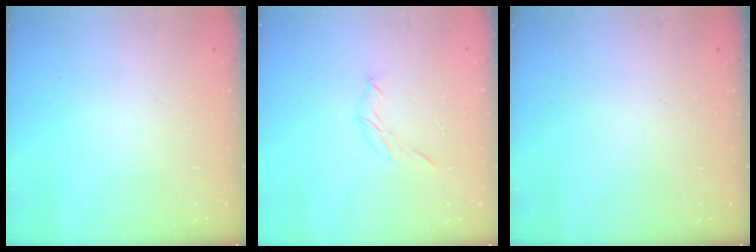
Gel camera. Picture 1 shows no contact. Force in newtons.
{"total": 6.1, "press": 5.9, "slide": 1.5}
{"total": 0.0}